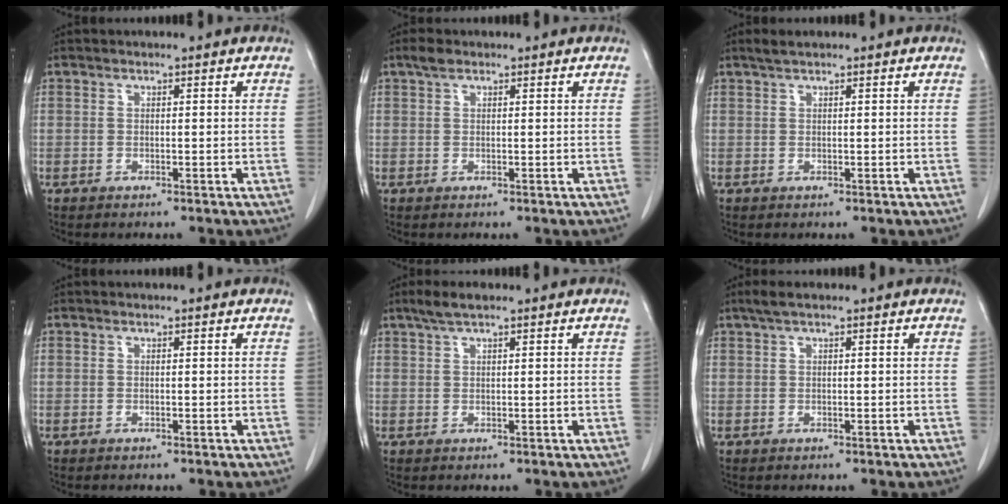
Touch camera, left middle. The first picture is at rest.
{"total": 1.5, "force": [1.1, 0.6, 0.8], "torque": [-0.020, 0.011, 0.020]}
{"total": 1.5, "force": [1.3, 0.1, 0.9], "torque": [-0.022, 0.008, 0.027]}
{"total": 0.0}
{"total": 3.0, "force": [2.2, 0.5, 2.0], "torque": [-0.047, 0.010, 0.044]}
{"total": 2.3, "force": [1.6, 0.3, 1.6], "torque": [-0.037, 0.016, 0.029]}